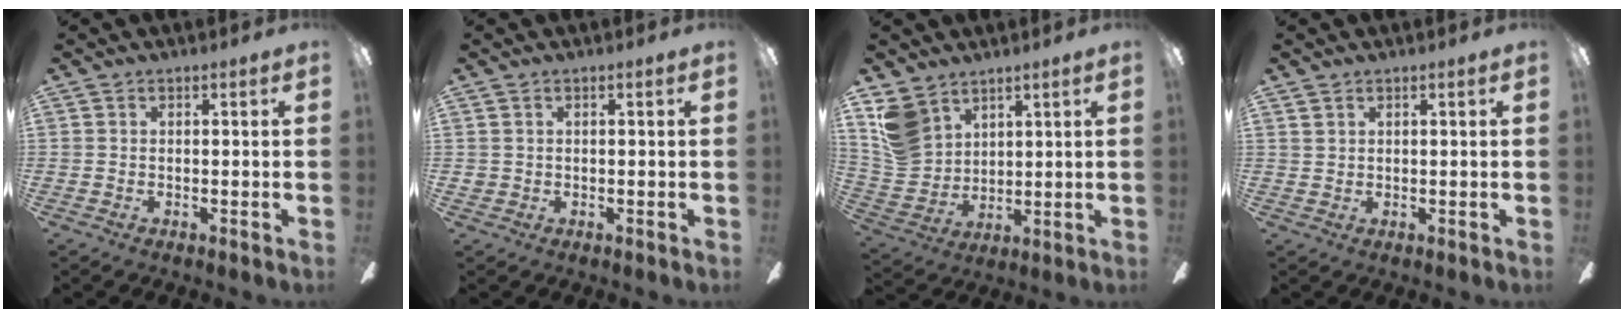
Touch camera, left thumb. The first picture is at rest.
{"total": 1.3, "force": [-0.1, 1.2, 0.3], "torque": [-0.004, 0.002, -0.003]}
{"total": 10.5, "force": [6.2, 7.7, 3.5], "torque": [-0.096, -0.021, 0.128]}
{"total": 1.1, "force": [0.8, 0.7, 0.1], "torque": [-0.003, -0.003, 0.017]}